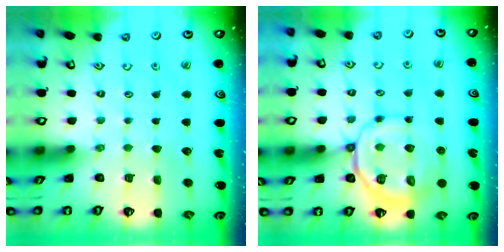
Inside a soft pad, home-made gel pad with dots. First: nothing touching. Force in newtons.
{"total": 12.1, "press": 12.0, "slide": 1.6}